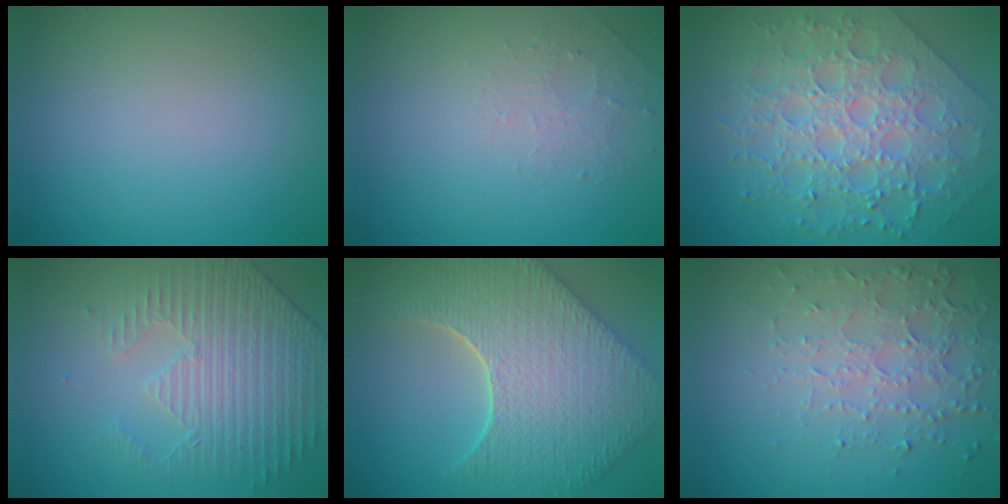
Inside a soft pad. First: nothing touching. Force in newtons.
{"total": 1.3, "press": 0.7, "slide": 1.2}
{"total": 6.8, "press": 6.0, "slide": 3.3}
{"total": 4.4, "press": 3.6, "slide": 2.5}
{"total": 9.7, "press": 7.1, "slide": 6.6}
{"total": 4.6, "press": 3.4, "slide": 3.1}